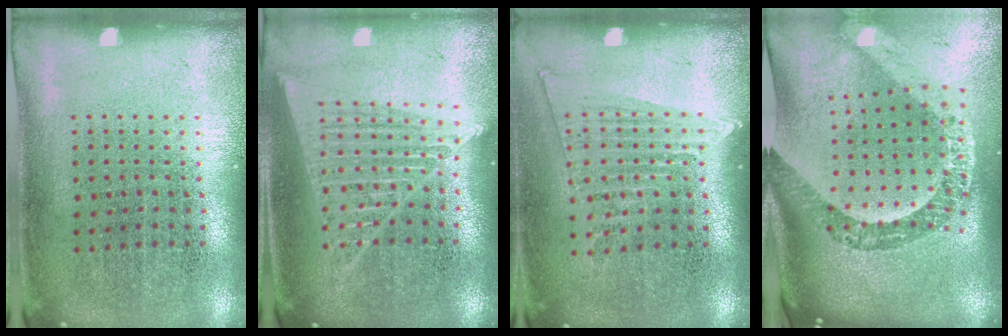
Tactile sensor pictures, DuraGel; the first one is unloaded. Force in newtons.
{"total": 1.8, "press": 1.6, "slide": 0.8}
{"total": 1.4, "press": 1.2, "slide": 0.7}
{"total": 3.6, "press": 2.5, "slide": 2.6}